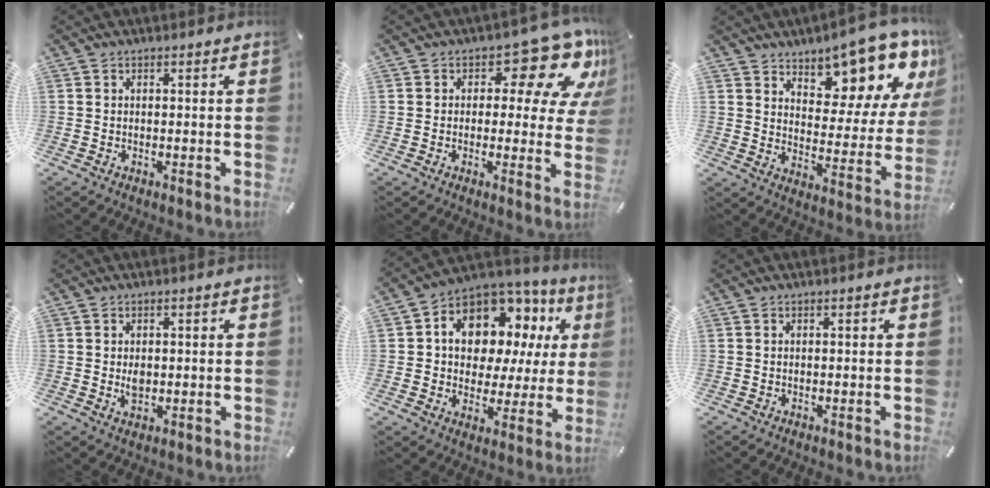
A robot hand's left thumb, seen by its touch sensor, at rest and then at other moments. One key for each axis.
{"total": 14.0, "fx": 7.6, "fy": 6.9, "fz": 9.5, "tx": -0.120, "ty": -0.051, "tz": 0.128}
{"total": 13.1, "fx": 11.4, "fy": 4.8, "fz": 4.3, "tx": -0.047, "ty": -0.112, "tz": 0.191}
{"total": 2.7, "fx": 0.1, "fy": 1.9, "fz": 1.9, "tx": -0.037, "ty": -0.003, "tz": -0.003}
{"total": 12.0, "fx": 5.5, "fy": 9.1, "fz": 5.6, "tx": -0.099, "ty": -0.046, "tz": 0.104}
{"total": 0.0}